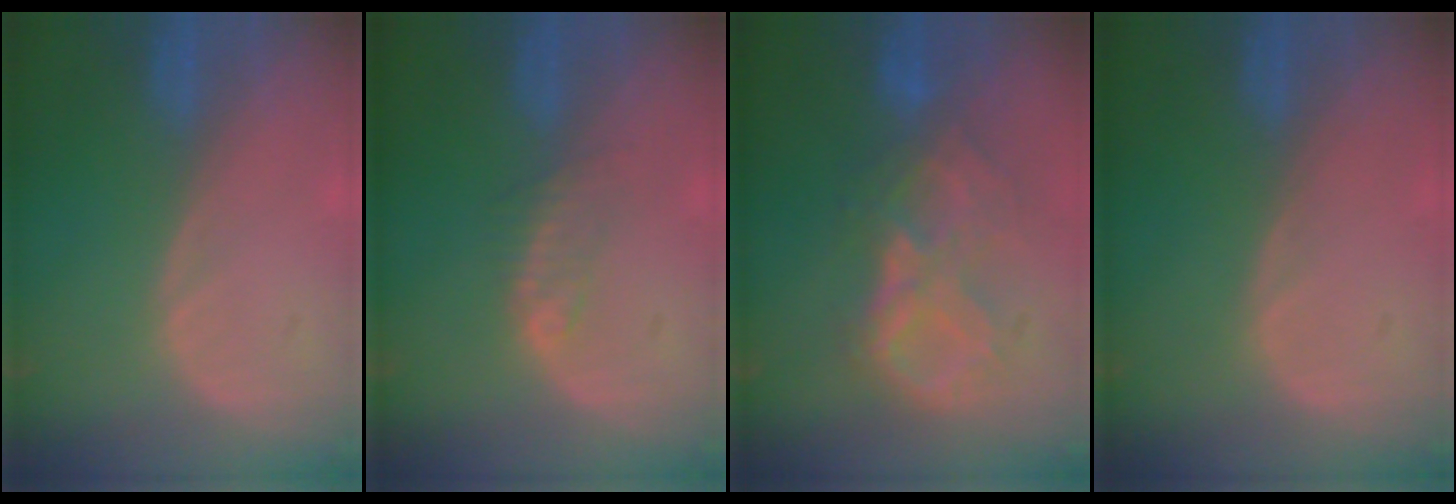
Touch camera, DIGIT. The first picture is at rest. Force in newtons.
{"total": 2.3, "press": 2.3, "slide": 0.2}
{"total": 8.8, "press": 7.7, "slide": 4.2}
{"total": 0.0}